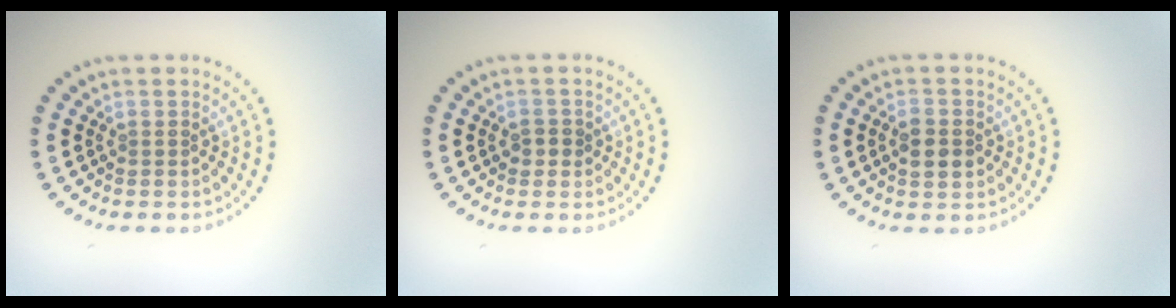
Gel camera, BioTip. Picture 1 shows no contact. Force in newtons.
{"total": 1.3, "press": 1.2, "slide": 0.5}
{"total": 2.9, "press": 2.9, "slide": 0.1}